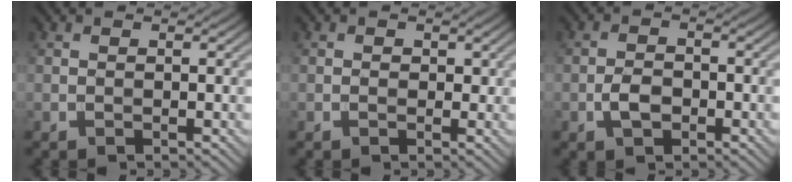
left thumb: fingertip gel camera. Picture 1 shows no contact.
{"total": 0.8, "force": [0.1, 0.7, 0.5], "torque": [-0.004, -0.005, 0.000]}
{"total": 2.9, "force": [-1.2, 1.7, 2.0], "torque": [-0.040, 0.001, -0.024]}